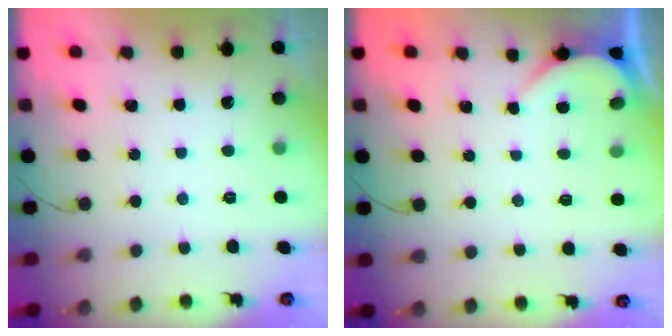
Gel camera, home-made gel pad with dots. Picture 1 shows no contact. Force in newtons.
{"total": 2.3, "press": 2.3, "slide": 0.2}